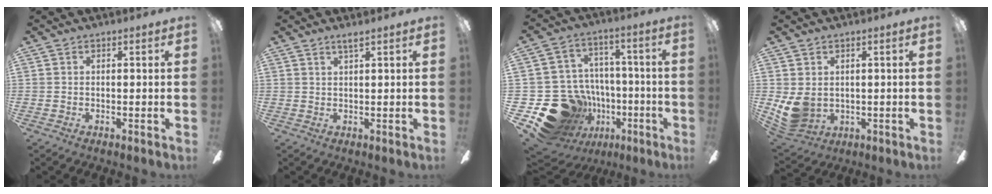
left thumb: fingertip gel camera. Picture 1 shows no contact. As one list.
[{"total": 1.8, "force": [1.5, -0.1, 1.0], "torque": [-0.023, -0.001, 0.027]}, {"total": 21.3, "force": [-9.7, 16.8, 8.6], "torque": [-0.168, 0.051, -0.110]}, {"total": 7.4, "force": [0.8, 5.9, 4.4], "torque": [-0.107, -0.011, 0.017]}]